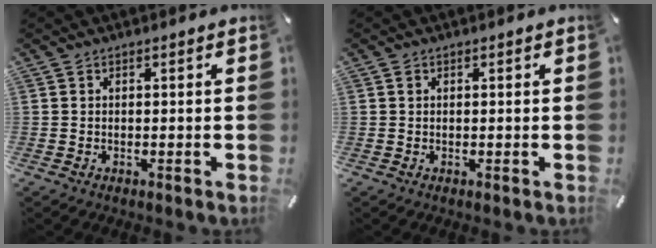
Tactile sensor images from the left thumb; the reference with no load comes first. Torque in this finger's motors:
{"motor_torque": [0.56, 0.56, 0.13, -0.29, 0.00]}